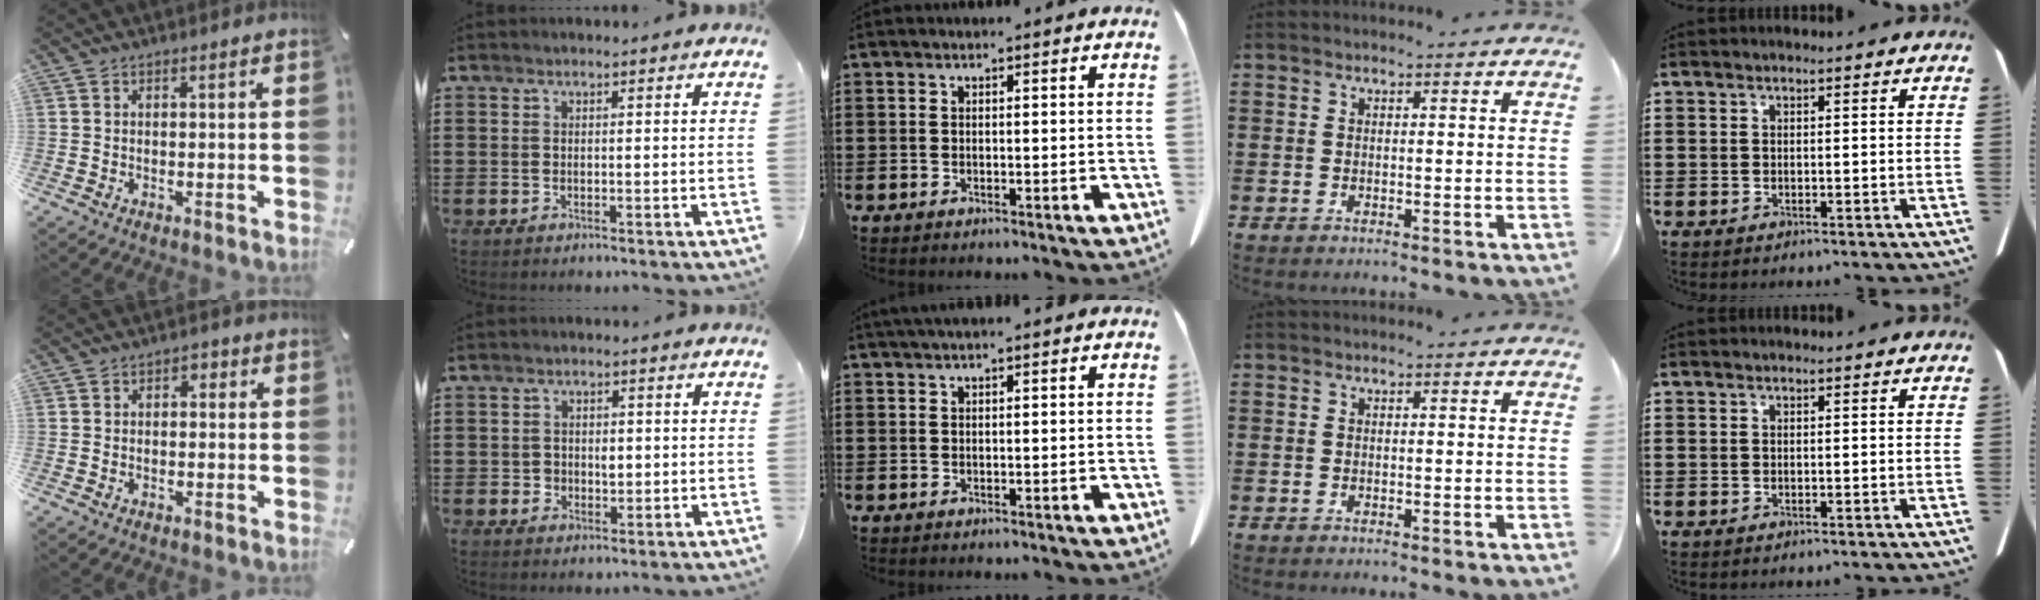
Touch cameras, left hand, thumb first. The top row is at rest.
{"thumb": {"total": 1.9, "force": [-0.7, 1.4, 1.1], "torque": [-0.013, 0.005, -0.017]}, "index": {"total": 2.2, "force": [0.0, 1.9, 1.2], "torque": [-0.029, 0.007, -0.004]}, "middle": {"total": 0.9, "force": [0.6, 0.0, 0.7], "torque": [-0.015, -0.001, 0.011]}}